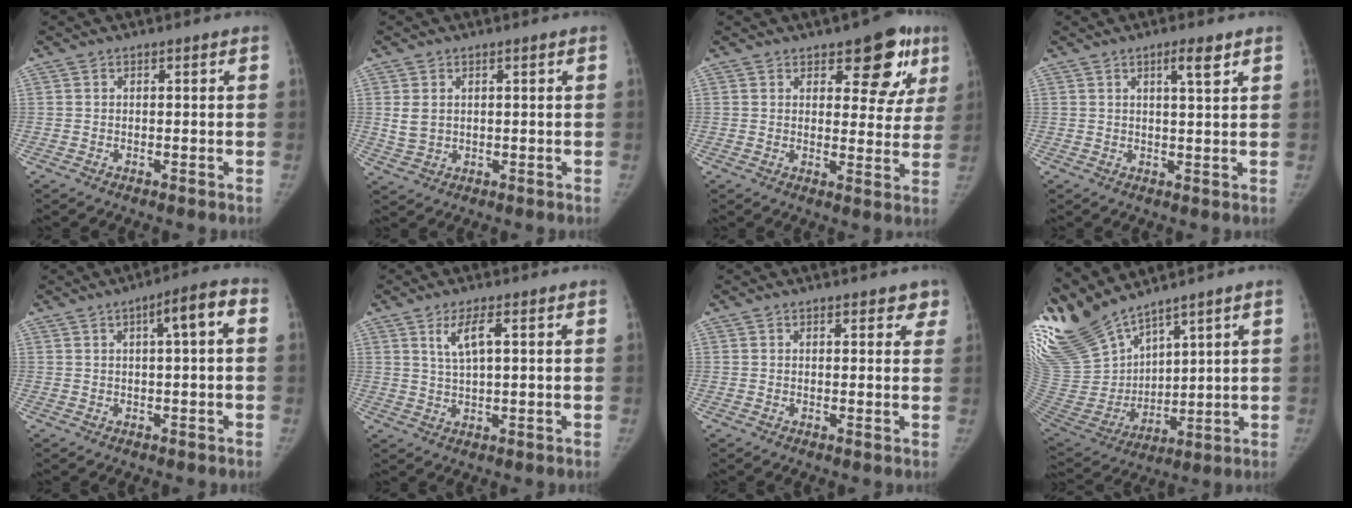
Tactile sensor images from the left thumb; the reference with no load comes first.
{"total": 3.6, "force": [0.8, 2.8, 2.1], "torque": [-0.036, -0.007, 0.025]}
{"total": 10.7, "force": [5.9, 5.4, 7.2], "torque": [-0.039, -0.024, 0.072]}
{"total": 3.8, "force": [2.2, 0.6, 3.0], "torque": [-0.046, -0.014, 0.035]}
{"total": 5.7, "force": [1.1, 1.1, 5.5], "torque": [-0.080, 0.026, 0.011]}
{"total": 4.7, "force": [1.9, 1.2, 4.2], "torque": [-0.086, -0.006, 0.042]}
{"total": 2.8, "force": [2.1, 1.5, 1.0], "torque": [0.025, -0.007, 0.020]}
{"total": 19.0, "force": [16.0, 5.9, 8.4], "torque": [-0.166, -0.063, 0.344]}